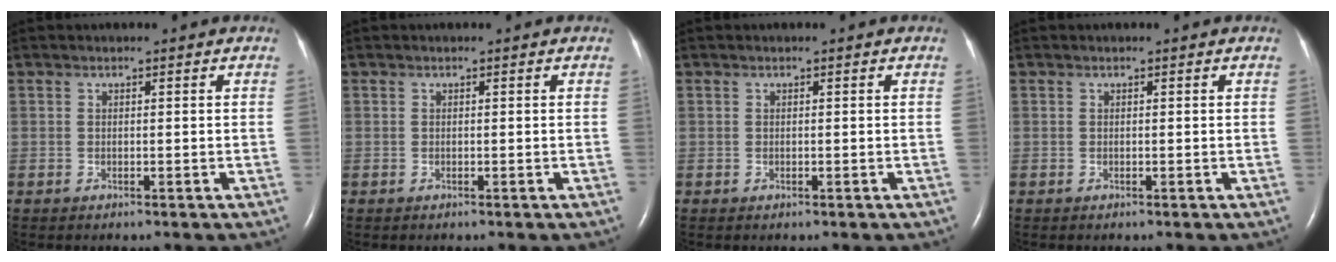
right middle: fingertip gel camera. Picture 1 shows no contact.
{"total": 0.0}
{"total": 0.0}
{"total": 0.0}